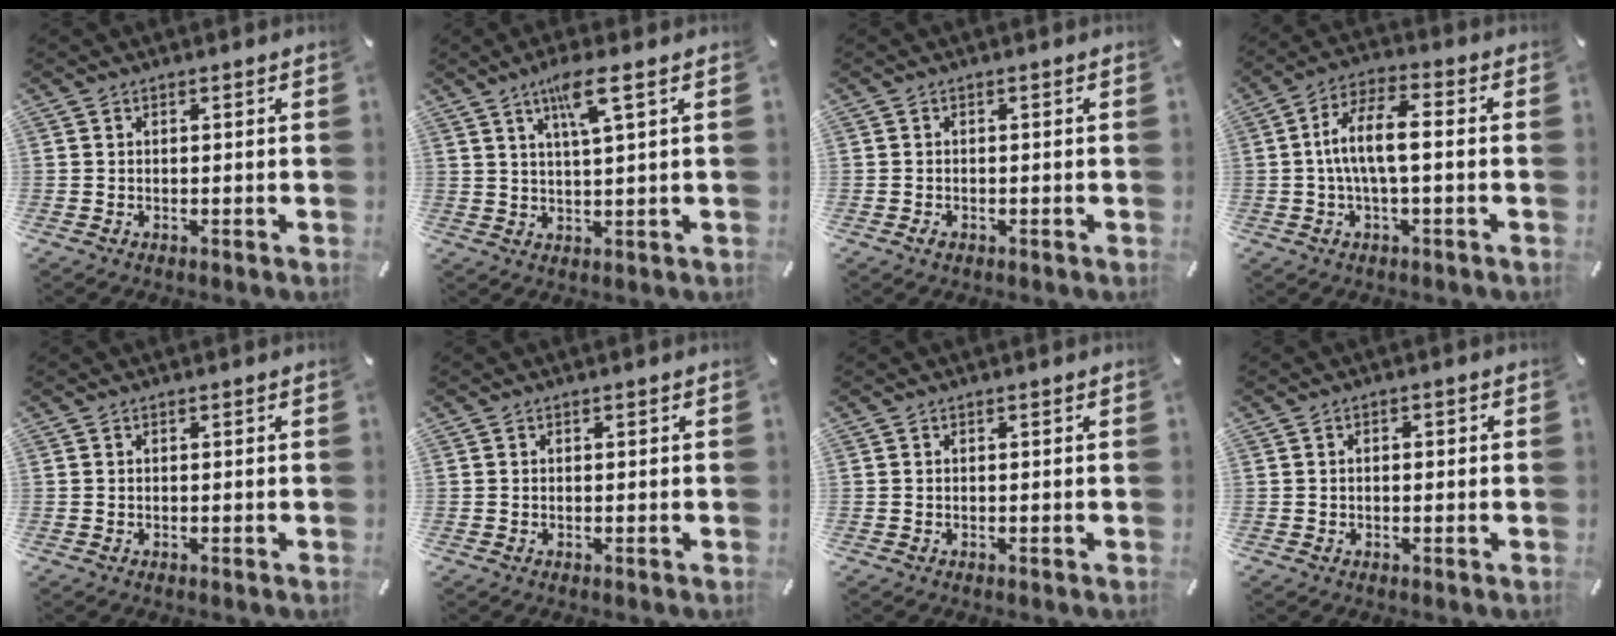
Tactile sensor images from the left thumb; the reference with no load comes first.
{"total": 7.5, "force": [3.7, 0.6, 6.4], "torque": [-0.127, 0.000, 0.059]}
{"total": 1.0, "force": [-0.5, 0.6, 0.5], "torque": [-0.009, 0.002, -0.011]}
{"total": 10.2, "force": [-0.6, 3.8, 9.5], "torque": [-0.184, 0.008, -0.012]}
{"total": 0.0}
{"total": 0.0}
{"total": 0.0}
{"total": 1.2, "force": [-0.3, 0.8, 0.9], "torque": [-0.017, 0.003, -0.008]}